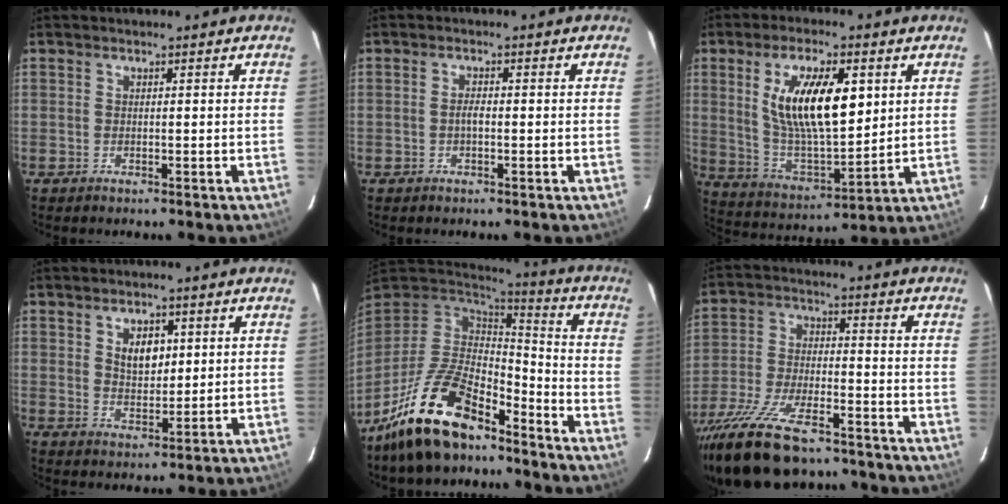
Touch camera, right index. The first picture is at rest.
{"total": 1.4, "force": [-0.4, 0.5, 1.3], "torque": [-0.026, 0.004, -0.009]}
{"total": 17.0, "force": [4.9, 6.5, 14.9], "torque": [-0.272, -0.002, 0.098]}
{"total": 5.5, "force": [1.8, 3.4, 3.9], "torque": [-0.062, 0.004, 0.035]}
{"total": 18.6, "force": [-13.4, 7.1, 10.8], "torque": [-0.228, -0.016, -0.242]}
{"total": 19.5, "force": [-15.3, 6.5, 10.2], "torque": [-0.216, -0.038, -0.261]}